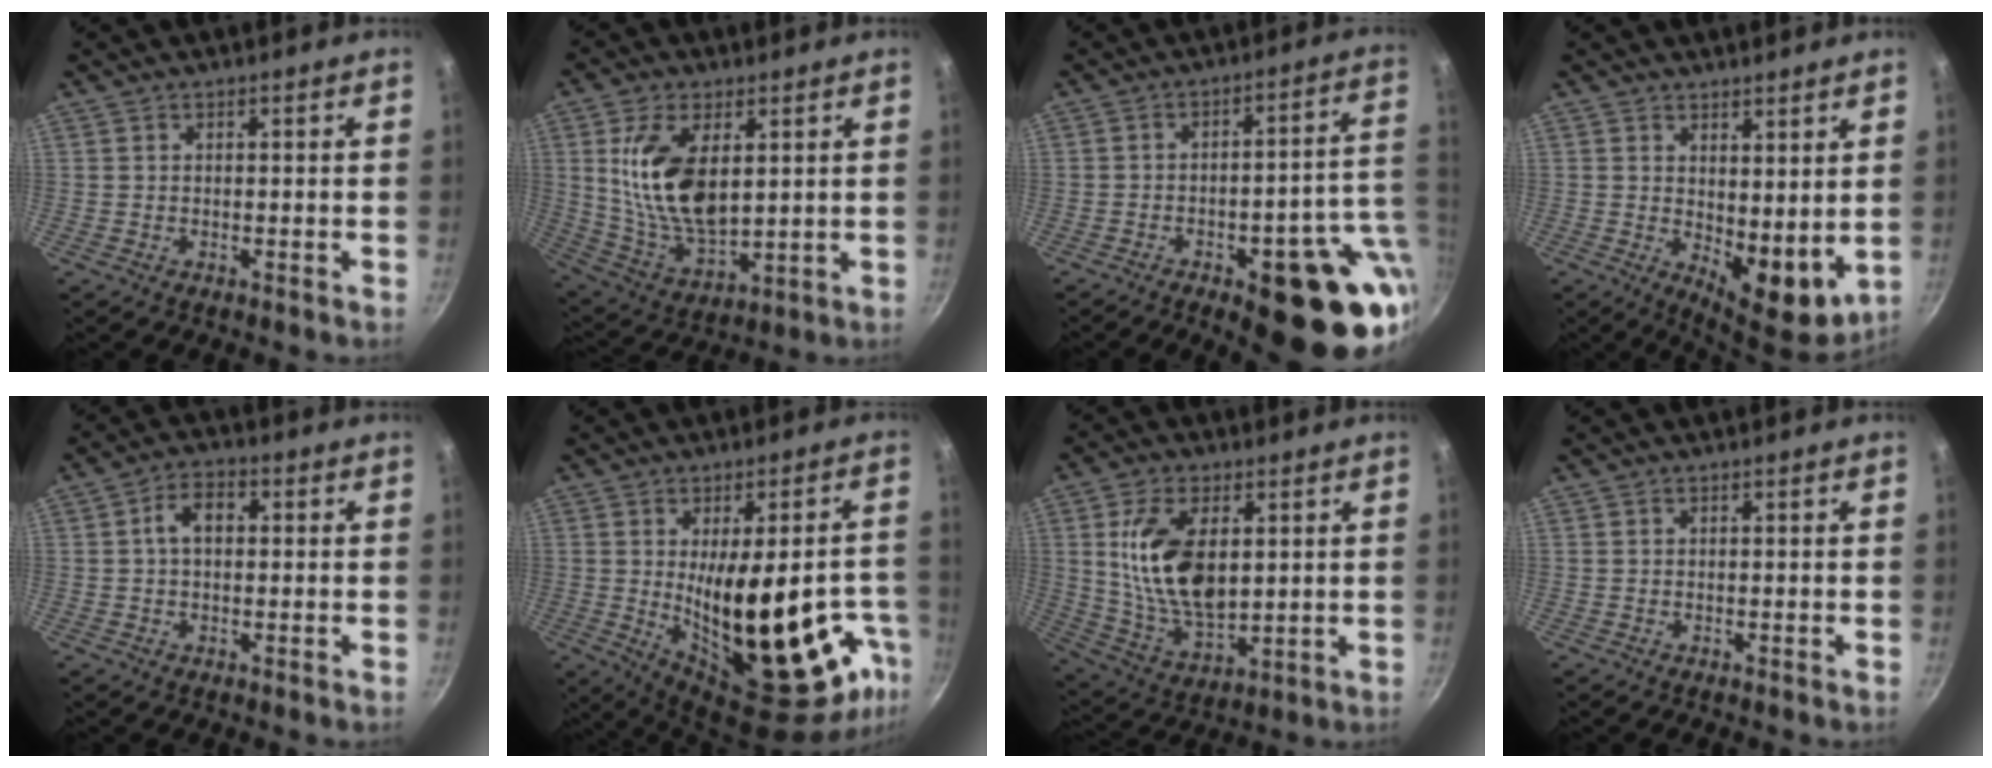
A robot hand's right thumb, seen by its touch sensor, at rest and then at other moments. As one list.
[{"total": 15.9, "force": [3.8, 8.4, 12.9], "torque": [-0.233, -0.025, 0.084]}, {"total": 19.8, "force": [-4.9, 7.1, 17.8], "torque": [-0.177, 0.018, -0.059]}, {"total": 9.0, "force": [2.1, 4.3, 7.6], "torque": [-0.092, -0.039, 0.037]}, {"total": 5.4, "force": [0.6, 3.6, 4.0], "torque": [-0.054, 0.015, 0.004]}, {"total": 27.2, "force": [-5.1, 11.1, 24.3], "torque": [-0.310, -0.019, -0.042]}, {"total": 16.0, "force": [3.2, 8.9, 12.9], "torque": [-0.225, -0.019, 0.070]}, {"total": 0.0}]